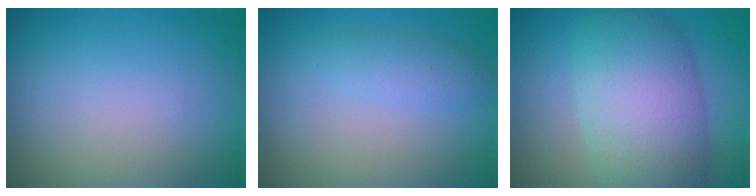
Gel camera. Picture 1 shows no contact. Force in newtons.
{"total": 1.8, "press": 1.8, "slide": 0.1}
{"total": 9.4, "press": 9.4, "slide": 0.6}